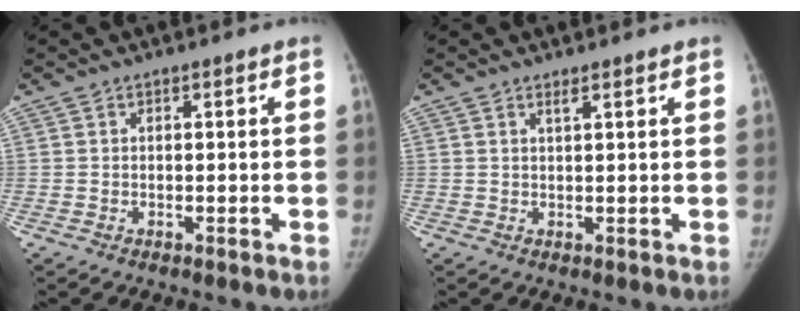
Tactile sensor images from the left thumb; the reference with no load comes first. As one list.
[{"total": 1.2, "force": [1.0, 0.2, 0.7], "torque": [-0.011, -0.007, 0.018]}]